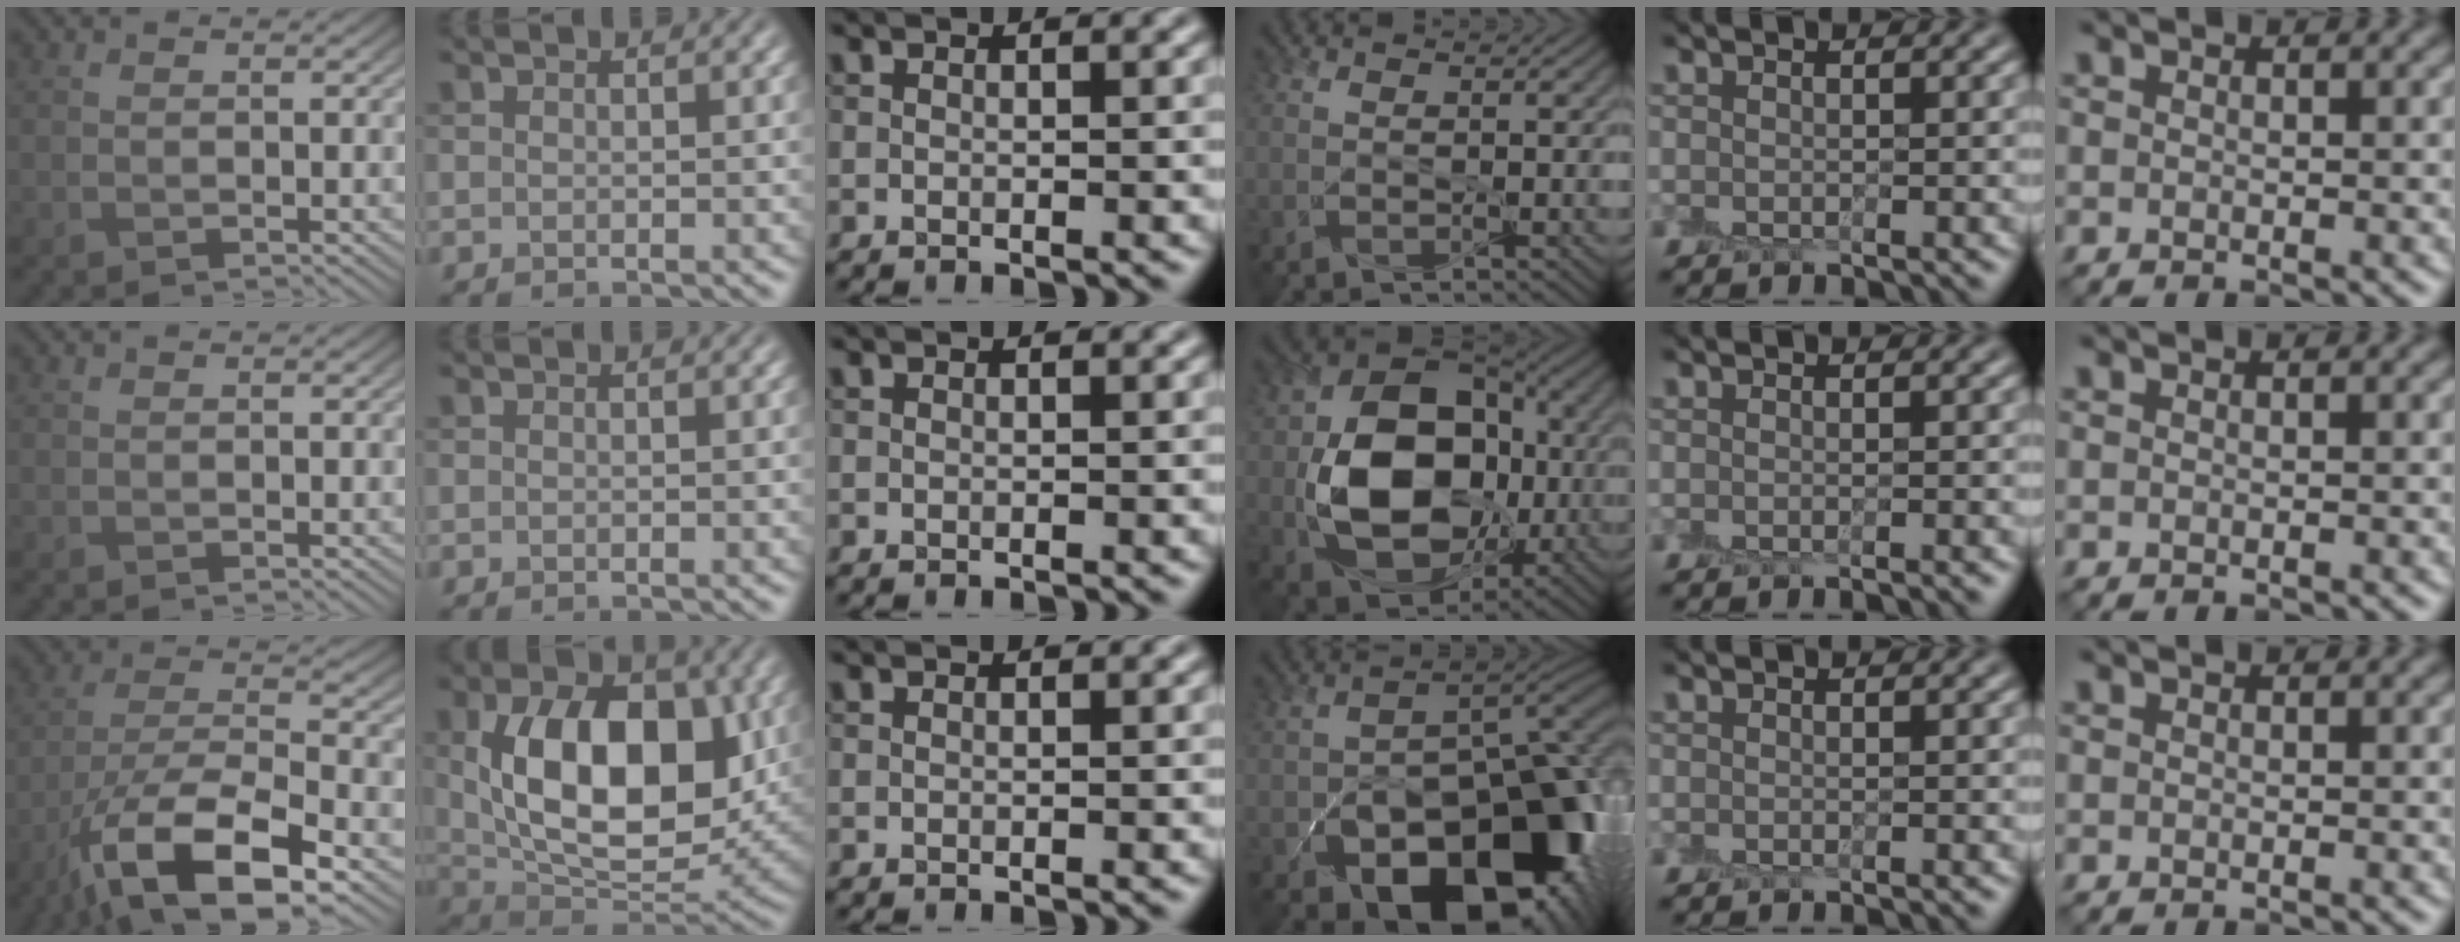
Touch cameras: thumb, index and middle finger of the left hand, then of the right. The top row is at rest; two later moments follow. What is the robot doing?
{"motion": "peel", "object": "postage stamp"}